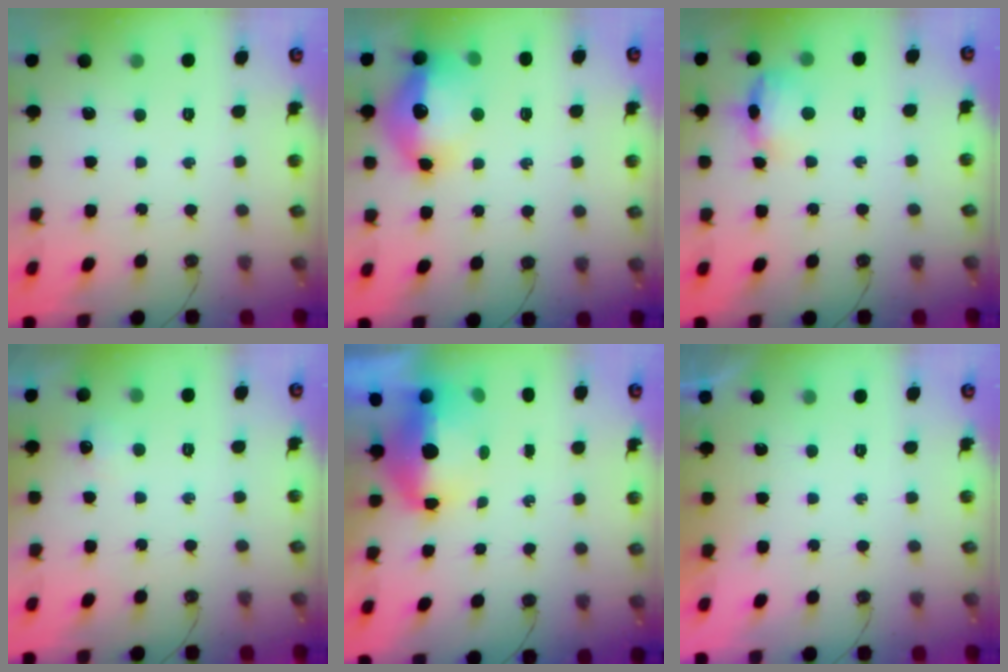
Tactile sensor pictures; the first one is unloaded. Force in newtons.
{"total": 16.8, "press": 16.7, "slide": 2.4}
{"total": 11.1, "press": 11.0, "slide": 1.0}
{"total": 5.0, "press": 4.9, "slide": 0.8}
{"total": 16.0, "press": 9.7, "slide": 12.6}
{"total": 0.0}